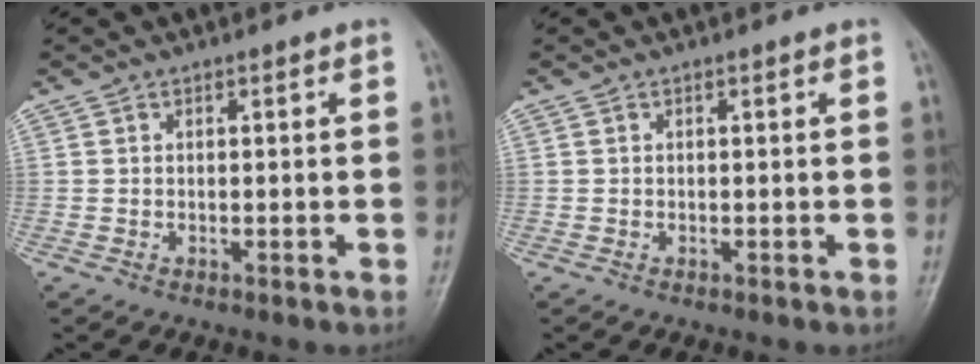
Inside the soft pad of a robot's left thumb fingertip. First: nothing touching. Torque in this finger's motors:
{"motor_torque": [0.00, 0.00, 0.00, 0.00, 0.00]}